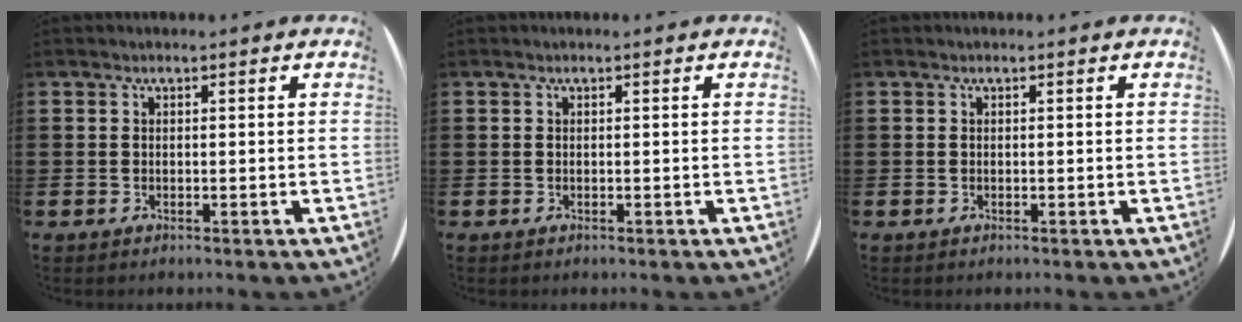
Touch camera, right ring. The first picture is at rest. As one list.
[{"total": 0.0}, {"total": 0.0}]